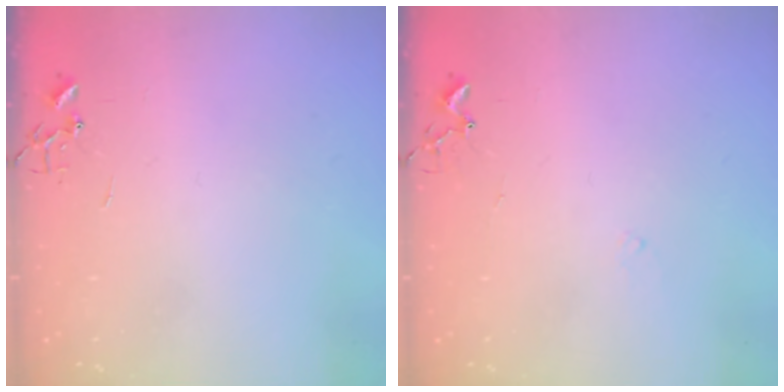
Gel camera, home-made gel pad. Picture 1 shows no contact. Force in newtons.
{"total": 6.5, "press": 6.5, "slide": 0.7}